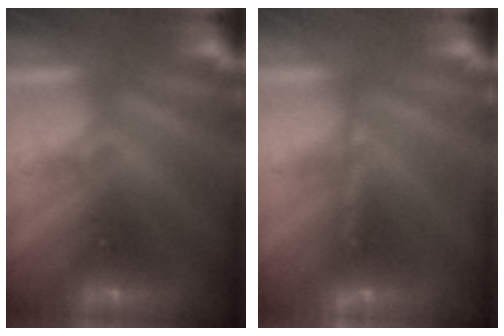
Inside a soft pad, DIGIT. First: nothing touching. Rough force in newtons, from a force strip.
{"total": 1.7}